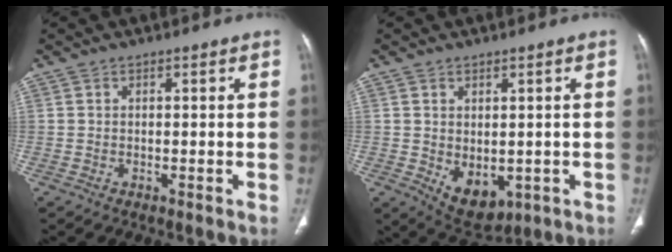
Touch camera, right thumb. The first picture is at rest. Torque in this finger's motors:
{"motor_torque": [-0.25, 0.54, -0.10, 0.03, 0.16]}